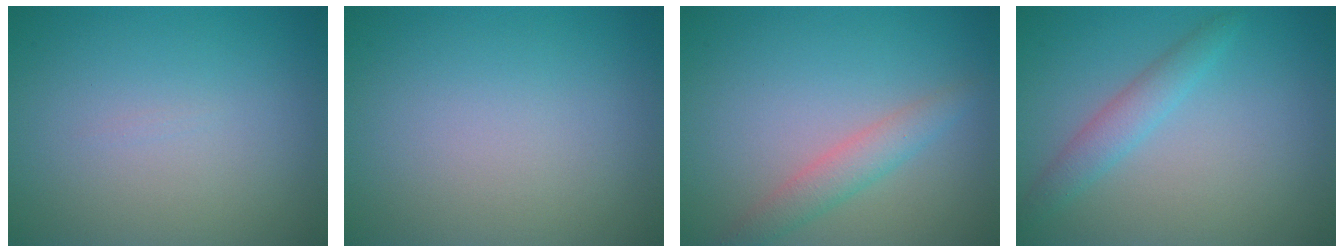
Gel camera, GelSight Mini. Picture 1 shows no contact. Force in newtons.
{"total": 0.0}
{"total": 2.5, "press": 2.5, "slide": 0.1}
{"total": 2.2, "press": 2.2, "slide": 0.1}